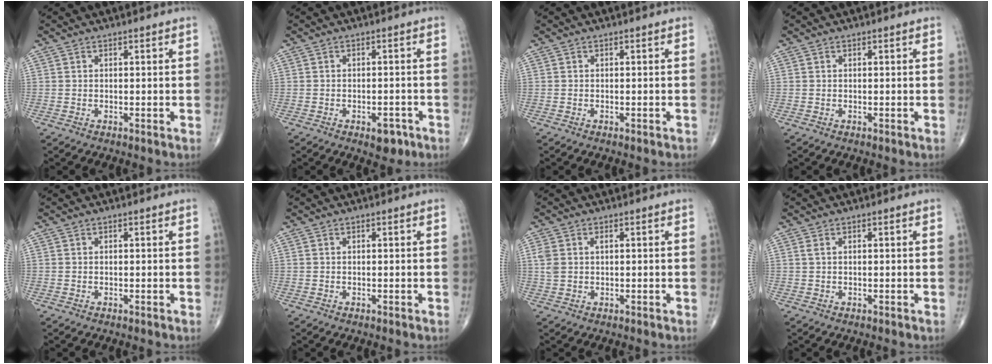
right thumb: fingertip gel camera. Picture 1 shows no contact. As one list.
[{"total": 3.9, "force": [-2.1, 2.1, 2.5], "torque": [-0.018, 0.009, -0.023]}, {"total": 1.0, "force": [-0.8, 0.3, 0.5], "torque": [-0.010, 0.003, -0.007]}, {"total": 0.0}, {"total": 0.0}, {"total": 0.0}, {"total": 3.3, "force": [0.7, 2.1, 2.4], "torque": [-0.071, 0.011, 0.019]}, {"total": 0.6, "force": [0.2, 0.1, 0.5], "torque": [-0.020, 0.006, 0.004]}]